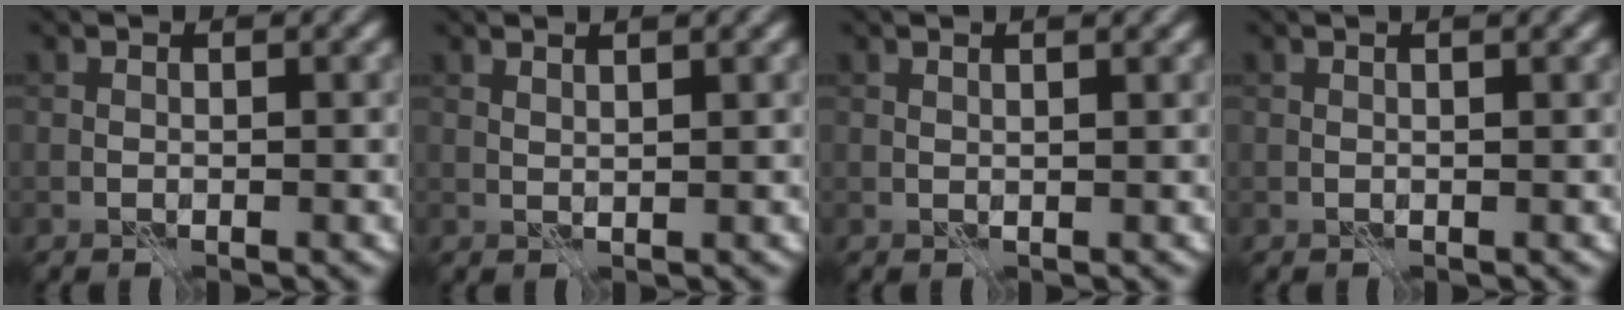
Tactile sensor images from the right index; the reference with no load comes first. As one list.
[{"total": 1.5, "force": [1.1, 0.3, 1.0], "torque": [-0.014, 0.000, 0.011]}, {"total": 1.7, "force": [1.2, 0.5, 1.2], "torque": [-0.012, -0.001, 0.003]}, {"total": 1.8, "force": [0.9, 0.5, 1.4], "torque": [-0.017, -0.001, 0.000]}]